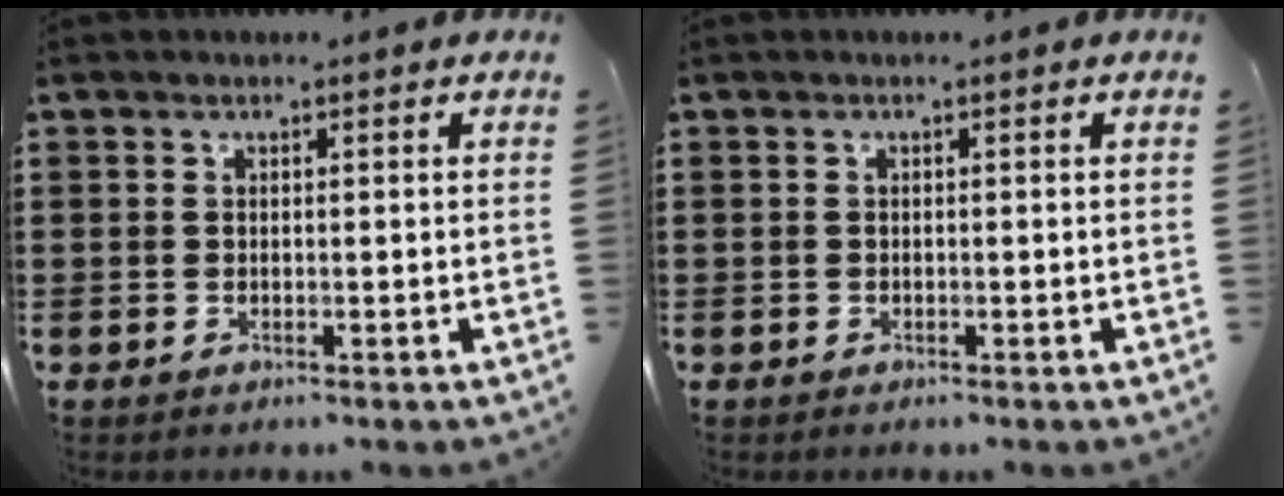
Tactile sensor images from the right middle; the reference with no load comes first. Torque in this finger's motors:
{"motor_torque": [0.07, -0.11, 0.07, 0.02]}